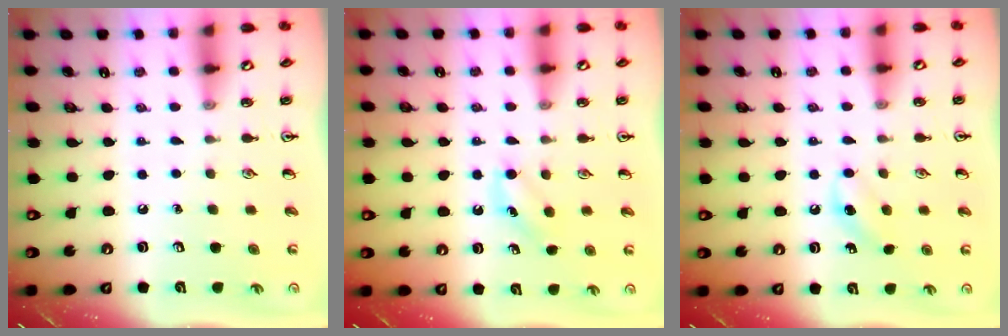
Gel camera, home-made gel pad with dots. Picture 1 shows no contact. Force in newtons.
{"total": 3.9, "press": 3.7, "slide": 1.3}
{"total": 7.0, "press": 6.7, "slide": 2.1}